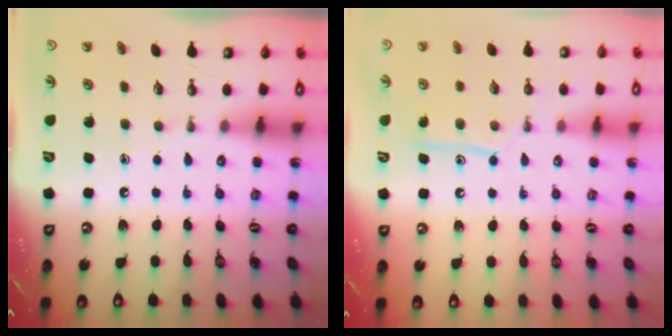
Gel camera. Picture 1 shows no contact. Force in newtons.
{"total": 10.2, "press": 10.2, "slide": 0.8}